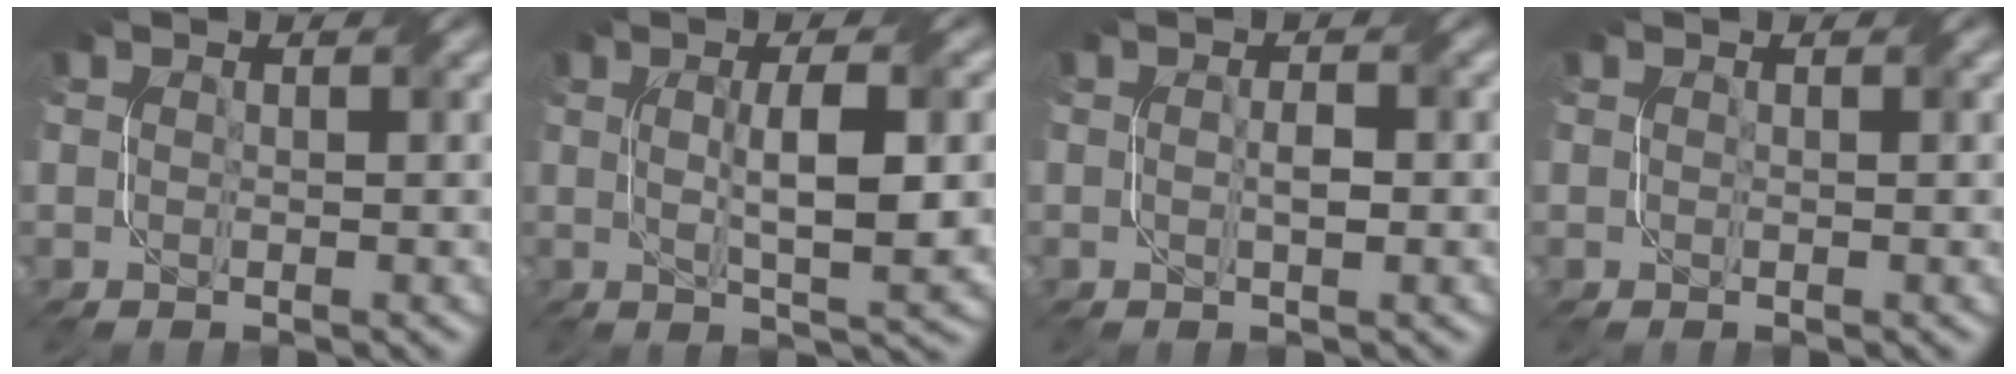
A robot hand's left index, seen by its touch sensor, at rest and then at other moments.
{"total": 6.8, "force": [0.3, 1.6, 6.6], "torque": [-0.100, 0.000, 0.010]}
{"total": 1.4, "force": [-0.2, 0.3, 1.4], "torque": [-0.025, 0.001, -0.002]}
{"total": 0.0}